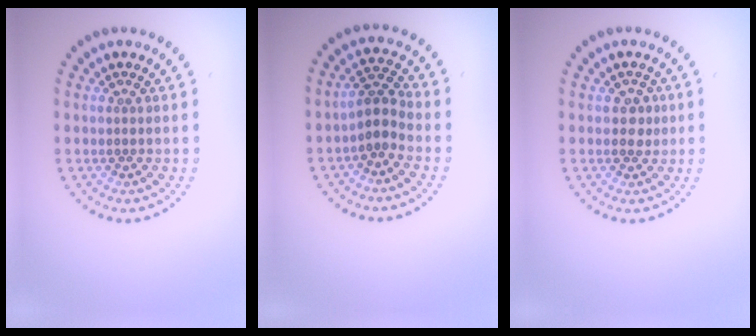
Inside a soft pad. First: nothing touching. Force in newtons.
{"total": 2.3, "press": 1.9, "slide": 1.4}
{"total": 1.5, "press": 1.4, "slide": 0.3}